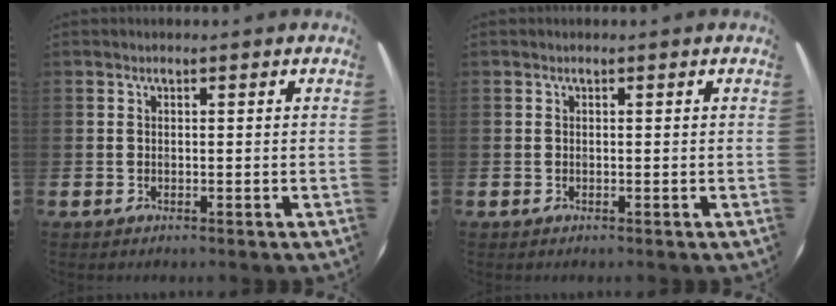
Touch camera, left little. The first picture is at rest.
{"total": 0.0}